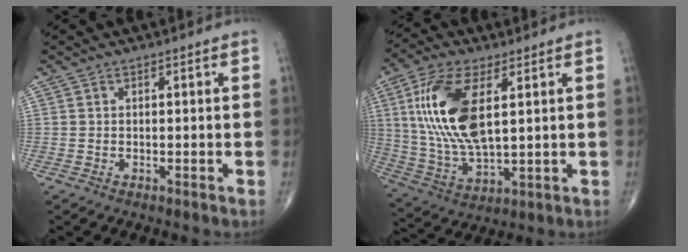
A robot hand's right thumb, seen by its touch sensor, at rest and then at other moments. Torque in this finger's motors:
{"motor_torque": [0.07, 2.76, 1.91, 0.25, 0.66]}